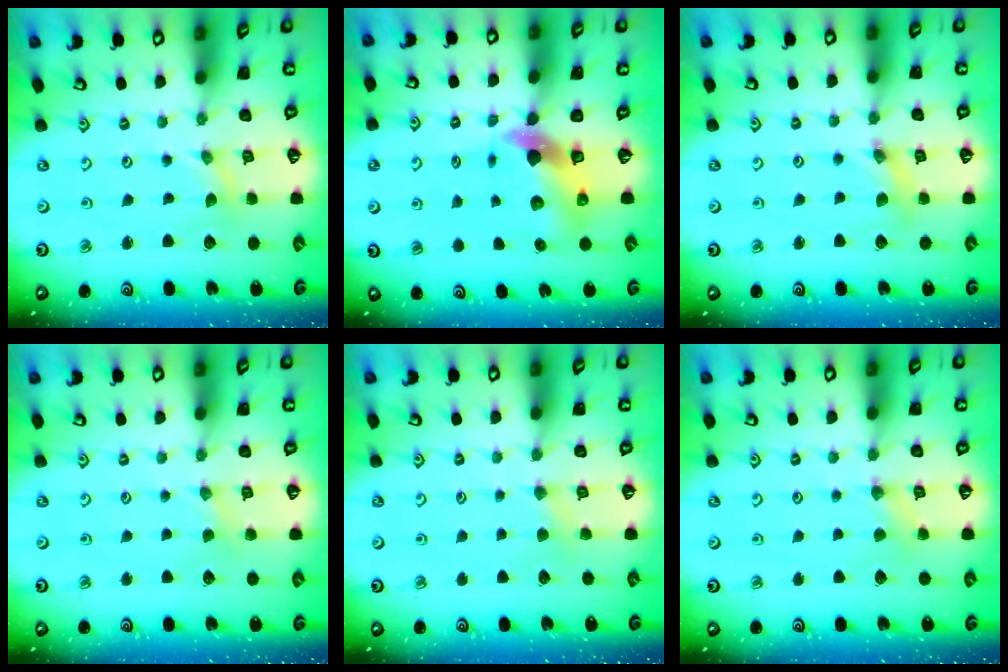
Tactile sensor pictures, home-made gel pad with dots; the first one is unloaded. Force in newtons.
{"total": 7.6, "press": 7.5, "slide": 1.2}
{"total": 3.0, "press": 3.0, "slide": 0.3}
{"total": 1.4, "press": 1.4, "slide": 0.3}
{"total": 2.7, "press": 2.6, "slide": 0.4}
{"total": 2.8, "press": 2.7, "slide": 0.6}